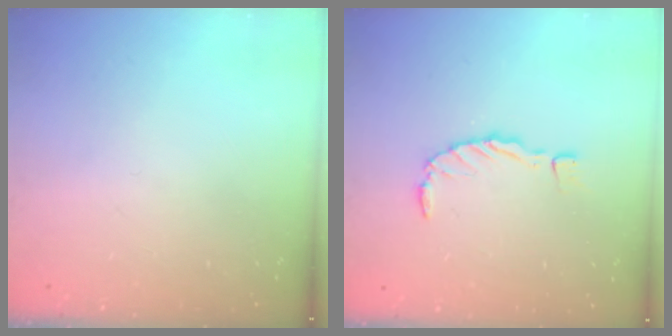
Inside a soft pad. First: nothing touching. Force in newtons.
{"total": 0.0}